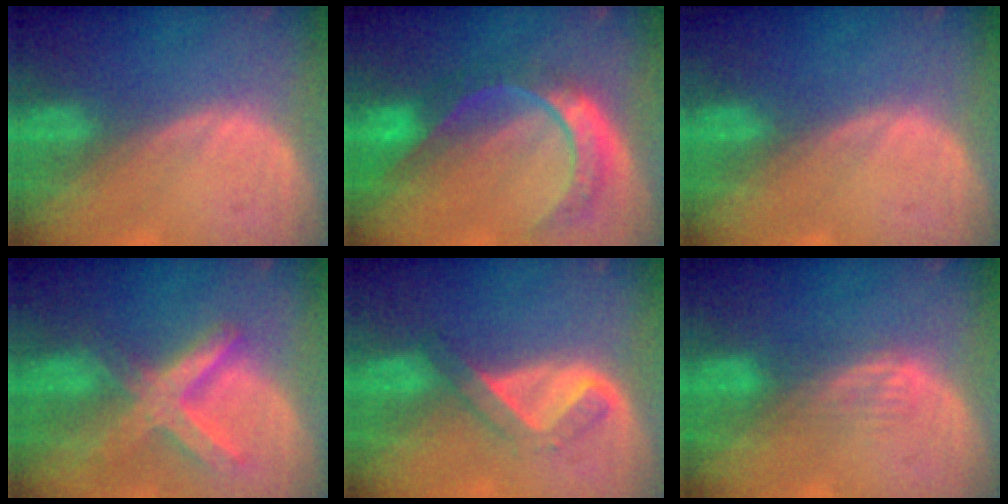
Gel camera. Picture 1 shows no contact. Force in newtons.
{"total": 8.7, "press": 7.3, "slide": 4.7}
{"total": 0.0}
{"total": 8.3, "press": 7.2, "slide": 4.2}
{"total": 5.2, "press": 4.4, "slide": 2.9}
{"total": 2.6, "press": 2.6, "slide": 0.4}